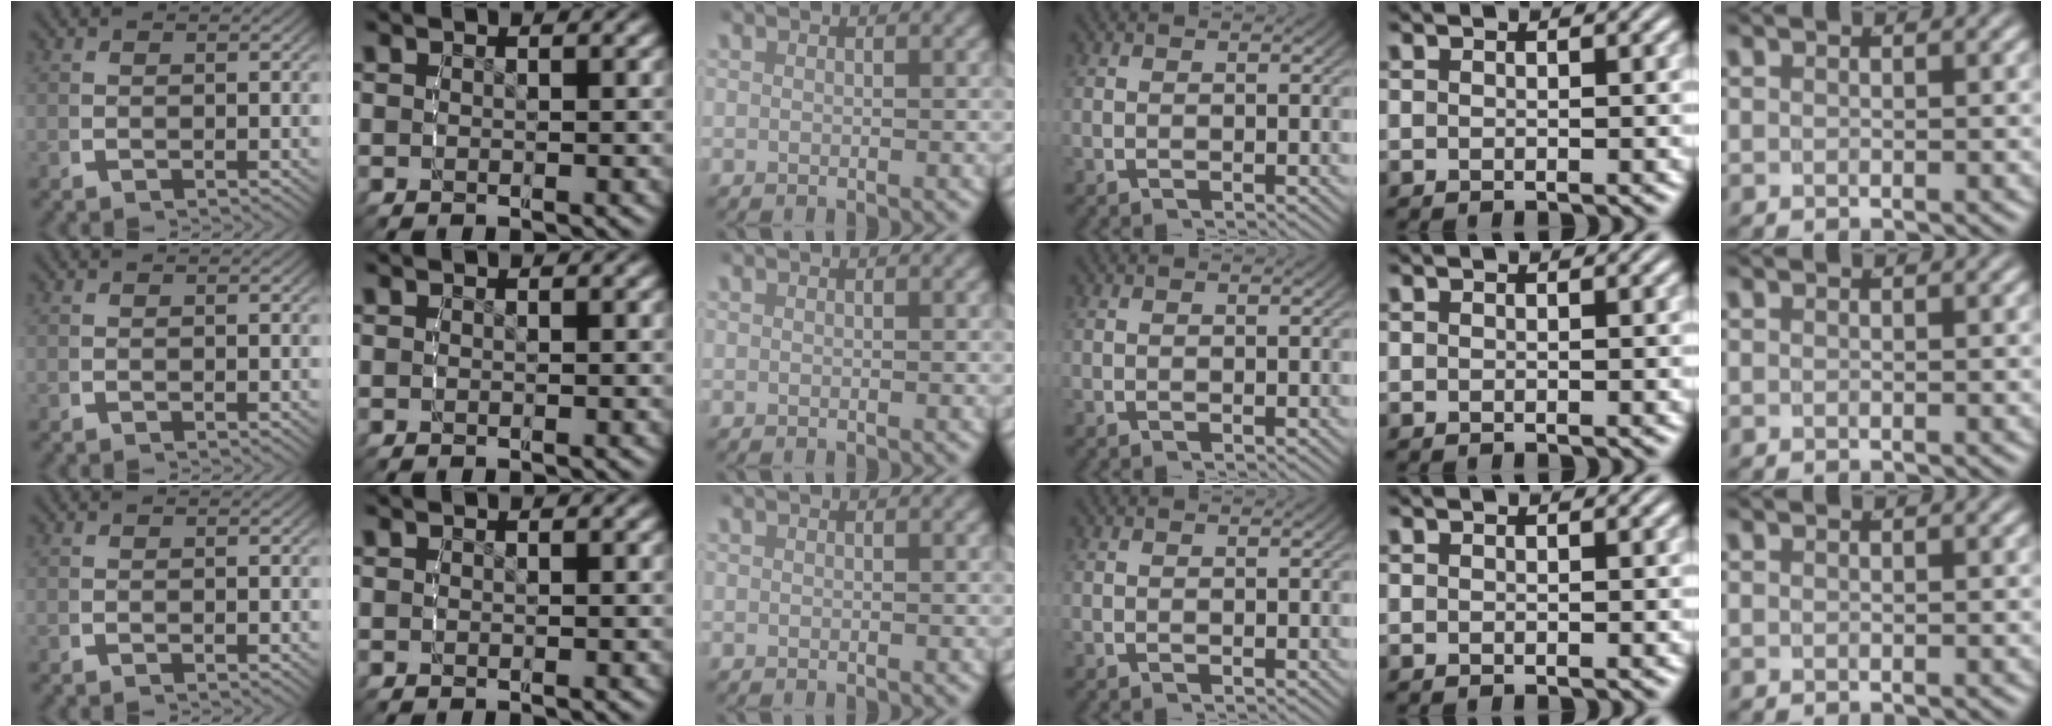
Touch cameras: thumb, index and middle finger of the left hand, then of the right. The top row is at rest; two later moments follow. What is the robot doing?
{"motion": "reach", "object": "router"}